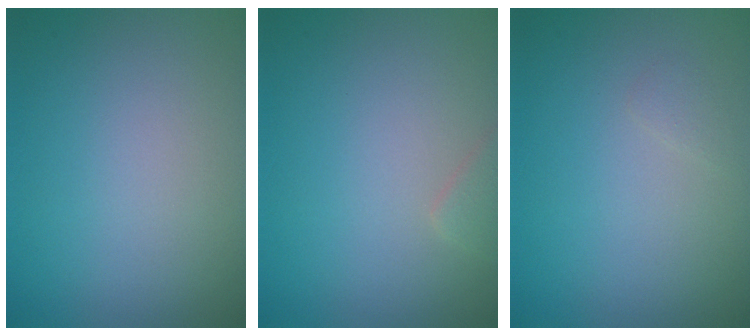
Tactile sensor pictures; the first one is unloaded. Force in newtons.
{"total": 1.1, "press": 1.1, "slide": 0.1}
{"total": 0.5, "press": 0.5, "slide": 0.0}